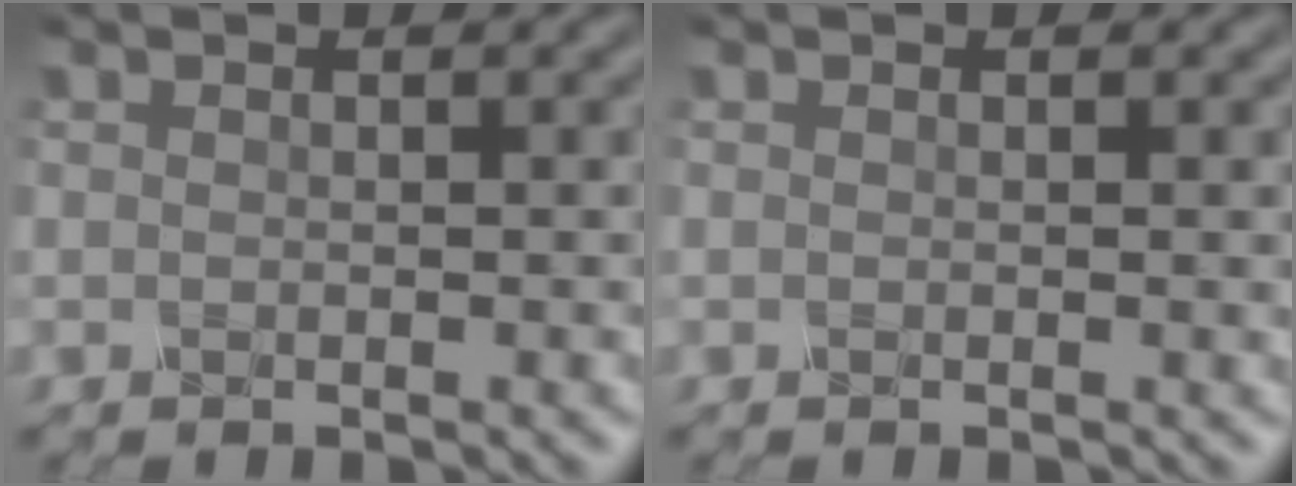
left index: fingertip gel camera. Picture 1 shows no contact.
{"total": 0.9, "force": [0.1, 0.4, 0.8], "torque": [-0.004, 0.002, -0.002]}